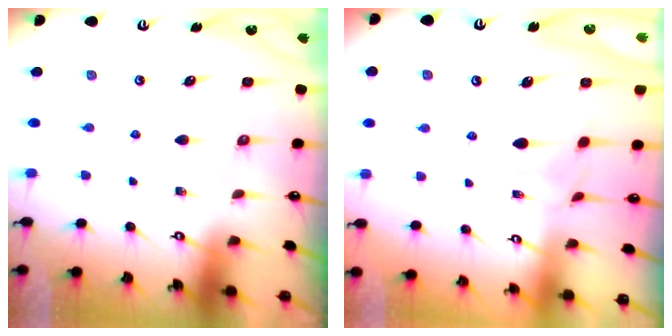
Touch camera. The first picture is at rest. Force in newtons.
{"total": 2.9, "press": 2.9, "slide": 0.3}